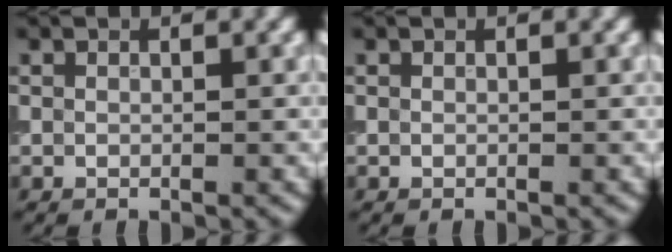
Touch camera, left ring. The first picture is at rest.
{"total": 0.0}